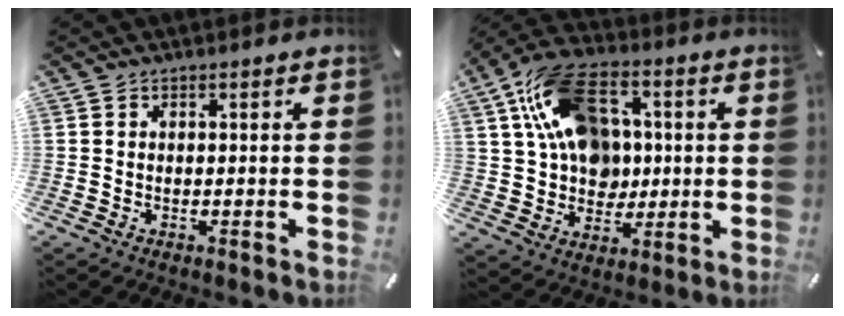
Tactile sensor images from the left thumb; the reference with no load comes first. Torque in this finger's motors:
{"motor_torque": [2.44, 2.57, 1.52, -1.25, 0.47]}